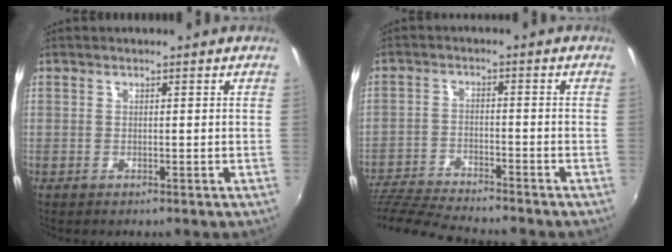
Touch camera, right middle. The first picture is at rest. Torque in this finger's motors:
{"motor_torque": [0.97, -1.16, 0.18, 0.12]}